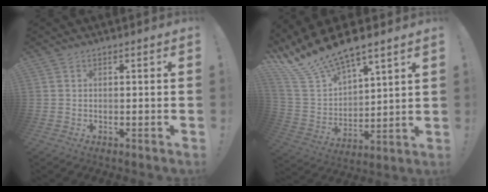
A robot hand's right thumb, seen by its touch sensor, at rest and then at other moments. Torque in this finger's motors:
{"motor_torque": [-0.11, 0.49, 0.58, 0.58, 0.09]}